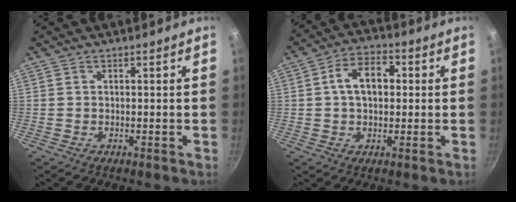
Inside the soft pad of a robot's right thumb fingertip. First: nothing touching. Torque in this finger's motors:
{"motor_torque": [-0.86, 1.03, 0.85, -0.14, 0.04]}